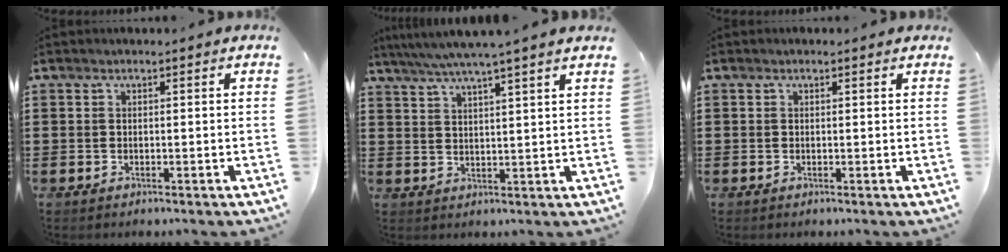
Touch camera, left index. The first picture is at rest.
{"total": 4.5, "force": [3.7, -0.8, 2.3], "torque": [-0.055, -0.015, 0.064]}
{"total": 0.6, "force": [0.2, 0.5, 0.1], "torque": [-0.003, 0.005, 0.003]}